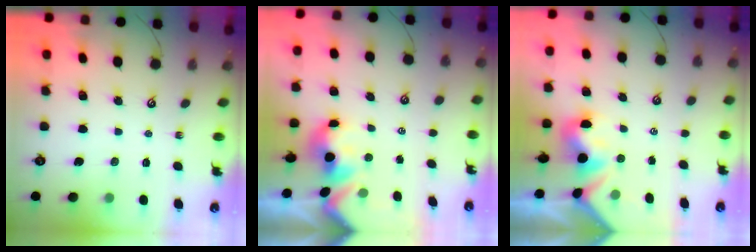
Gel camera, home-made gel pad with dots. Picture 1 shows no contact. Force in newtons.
{"total": 1.5, "press": 1.3, "slide": 0.7}
{"total": 2.2, "press": 2.1, "slide": 0.7}